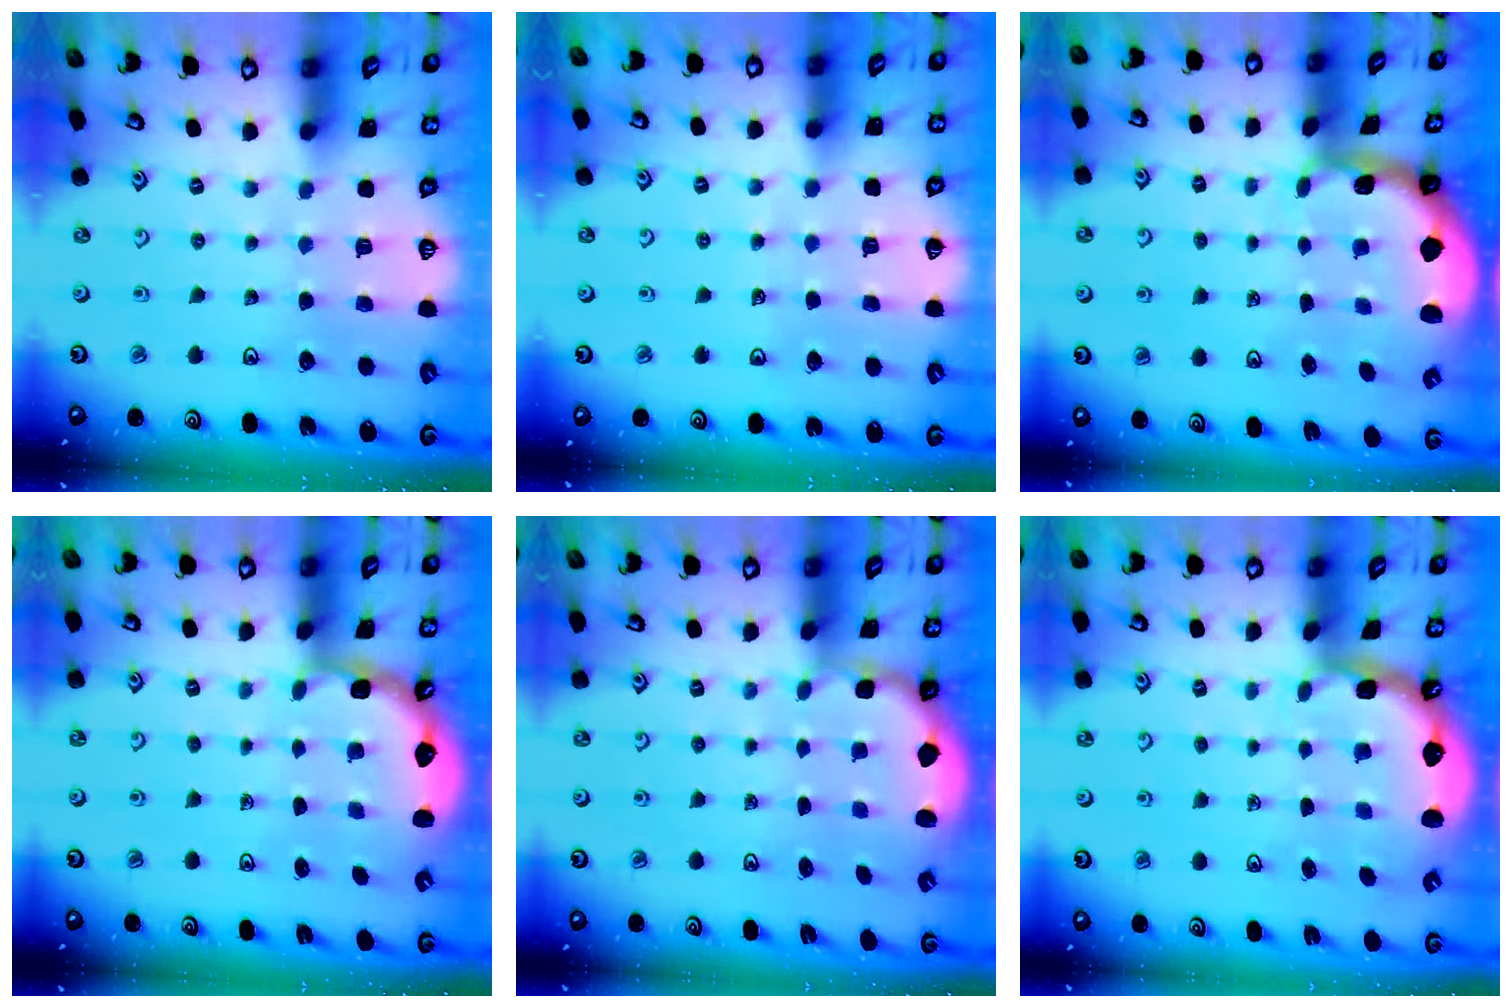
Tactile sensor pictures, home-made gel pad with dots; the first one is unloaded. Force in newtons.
{"total": 2.9, "press": 2.9, "slide": 0.2}
{"total": 1.7, "press": 1.7, "slide": 0.3}
{"total": 2.5, "press": 2.1, "slide": 1.3}
{"total": 3.2, "press": 2.3, "slide": 2.2}
{"total": 2.5, "press": 1.2, "slide": 2.2}